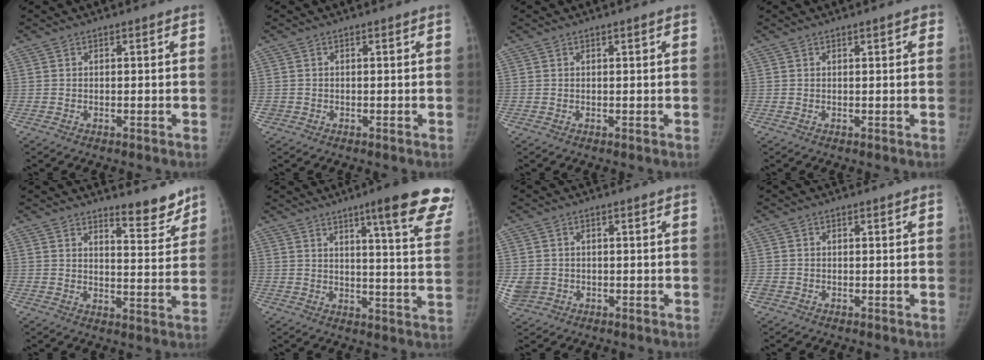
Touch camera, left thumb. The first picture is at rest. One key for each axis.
{"total": 0.7, "fx": -0.2, "fy": 0.7, "fz": 0.0, "tx": 0.006, "ty": 0.002, "tz": -0.003}
{"total": 0.5, "fx": 0.2, "fy": 0.0, "fz": 0.5, "tx": -0.008, "ty": 0.001, "tz": 0.004}
{"total": 1.5, "fx": 0.7, "fy": 0.4, "fz": 1.2, "tx": -0.012, "ty": 0.001, "tz": 0.008}
{"total": 6.6, "fx": 5.7, "fy": 1.6, "fz": 2.9, "tx": -0.015, "ty": -0.052, "tz": 0.083}
{"total": 17.4, "fx": 11.3, "fy": 1.9, "fz": 13.1, "tx": -0.140, "ty": -0.051, "tz": 0.133}
{"total": 5.0, "fx": -1.0, "fy": 4.6, "fz": 1.6, "tx": -0.043, "ty": 0.005, "tz": -0.007}
{"total": 1.2, "fx": -0.5, "fy": 1.1, "fz": 0.4, "tx": -0.006, "ty": 0.001, "tz": -0.009}